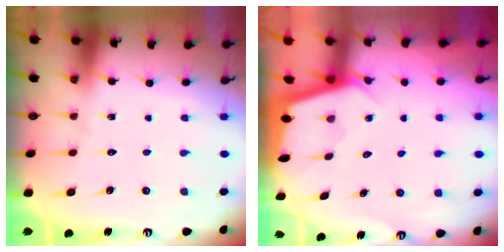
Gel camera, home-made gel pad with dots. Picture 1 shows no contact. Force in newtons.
{"total": 1.8, "press": 1.8, "slide": 0.1}